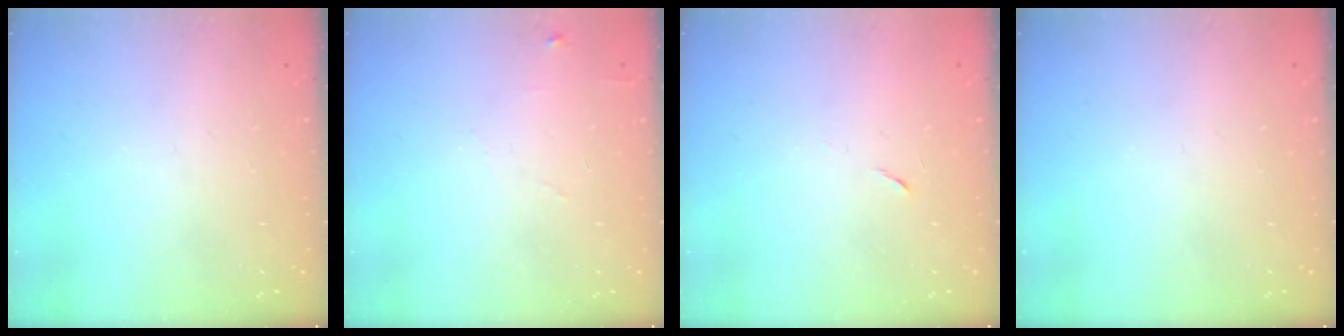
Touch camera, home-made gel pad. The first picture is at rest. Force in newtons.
{"total": 4.6, "press": 4.6, "slide": 0.6}
{"total": 5.2, "press": 4.8, "slide": 2.1}
{"total": 0.0}